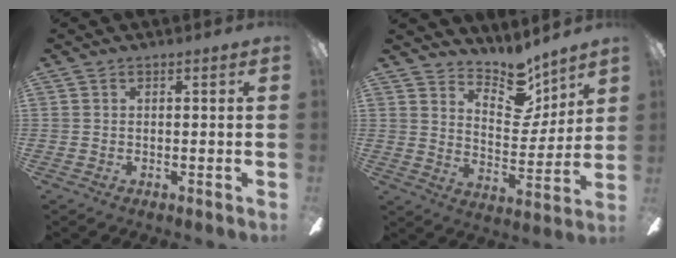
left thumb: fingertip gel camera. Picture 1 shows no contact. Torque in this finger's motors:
{"motor_torque": [0.24, 0.18, -0.29, -0.16, -0.02]}